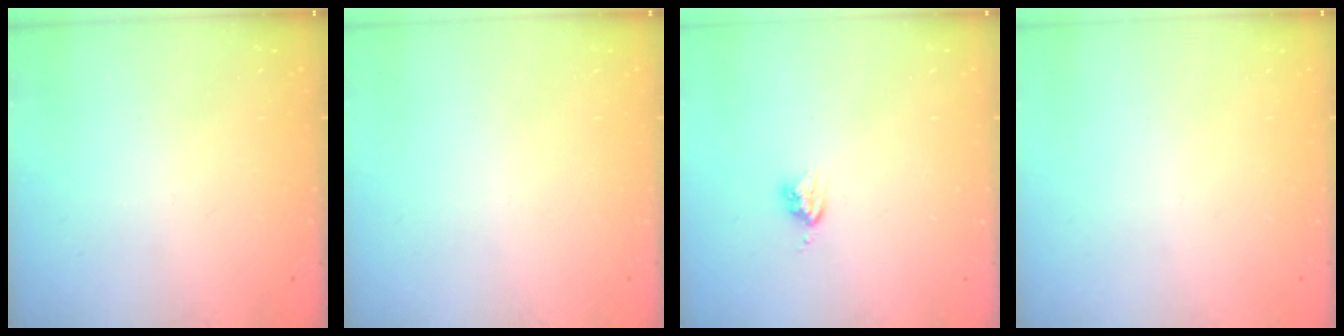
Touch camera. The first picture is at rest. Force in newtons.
{"total": 0.0}
{"total": 3.7, "press": 3.7, "slide": 0.5}
{"total": 0.0}